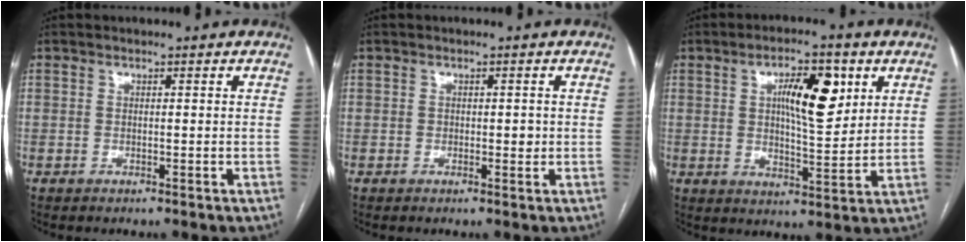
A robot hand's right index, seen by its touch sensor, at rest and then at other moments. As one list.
[{"total": 1.4, "force": [-0.1, 0.7, 1.2], "torque": [-0.014, 0.001, -0.001]}, {"total": 9.9, "force": [3.4, 3.0, 8.8], "torque": [-0.144, 0.010, 0.059]}]